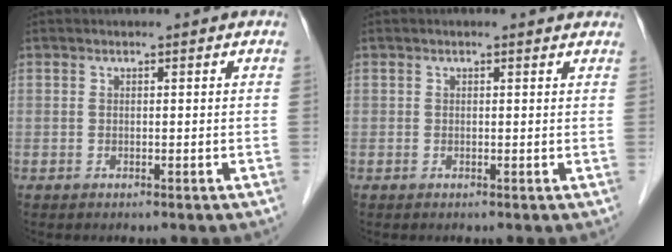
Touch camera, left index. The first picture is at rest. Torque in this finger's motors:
{"motor_torque": [0.71, -1.40, 0.06, -0.01]}